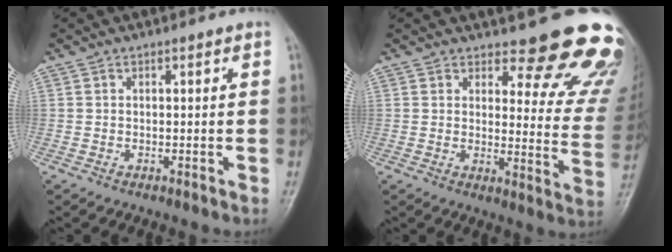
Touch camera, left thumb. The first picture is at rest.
{"total": 17.3, "force": [15.0, 5.5, 6.7], "torque": [-0.016, -0.129, 0.158]}